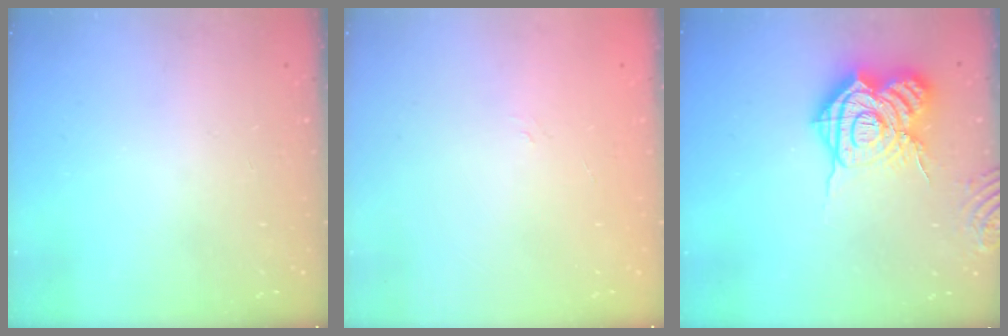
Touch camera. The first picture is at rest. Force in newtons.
{"total": 2.2, "press": 2.0, "slide": 1.1}
{"total": 20.0, "press": 19.9, "slide": 2.2}